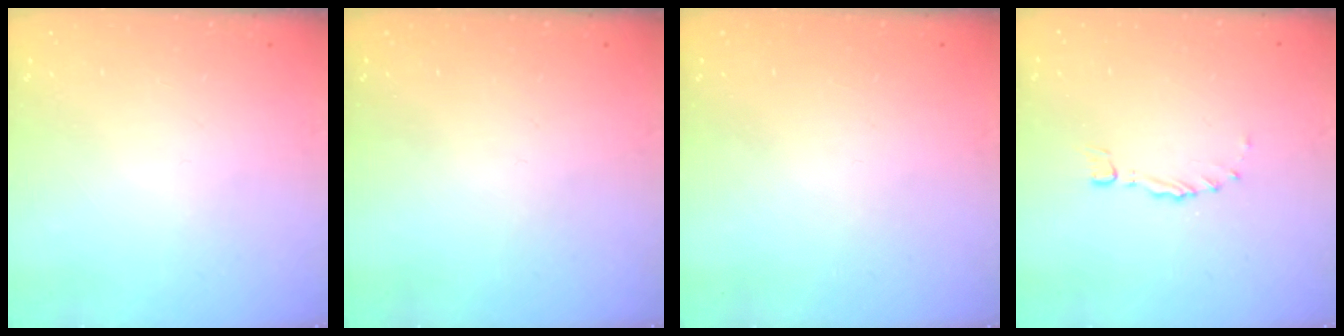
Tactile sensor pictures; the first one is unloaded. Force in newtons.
{"total": 0.0}
{"total": 0.0}
{"total": 0.0}